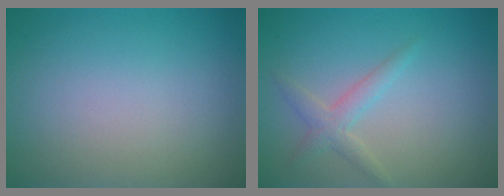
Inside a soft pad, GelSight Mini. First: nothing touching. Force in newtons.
{"total": 1.9, "press": 1.9, "slide": 0.1}